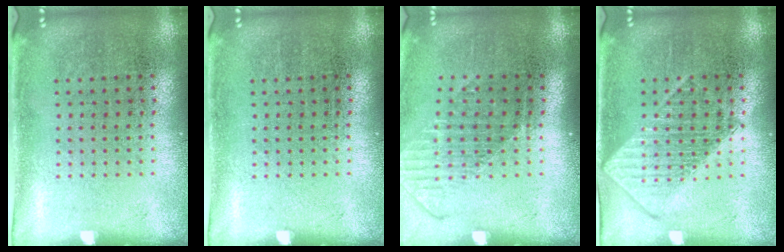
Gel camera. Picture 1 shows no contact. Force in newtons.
{"total": 0.0}
{"total": 1.6, "press": 1.2, "slide": 1.0}
{"total": 2.7, "press": 2.7, "slide": 0.4}